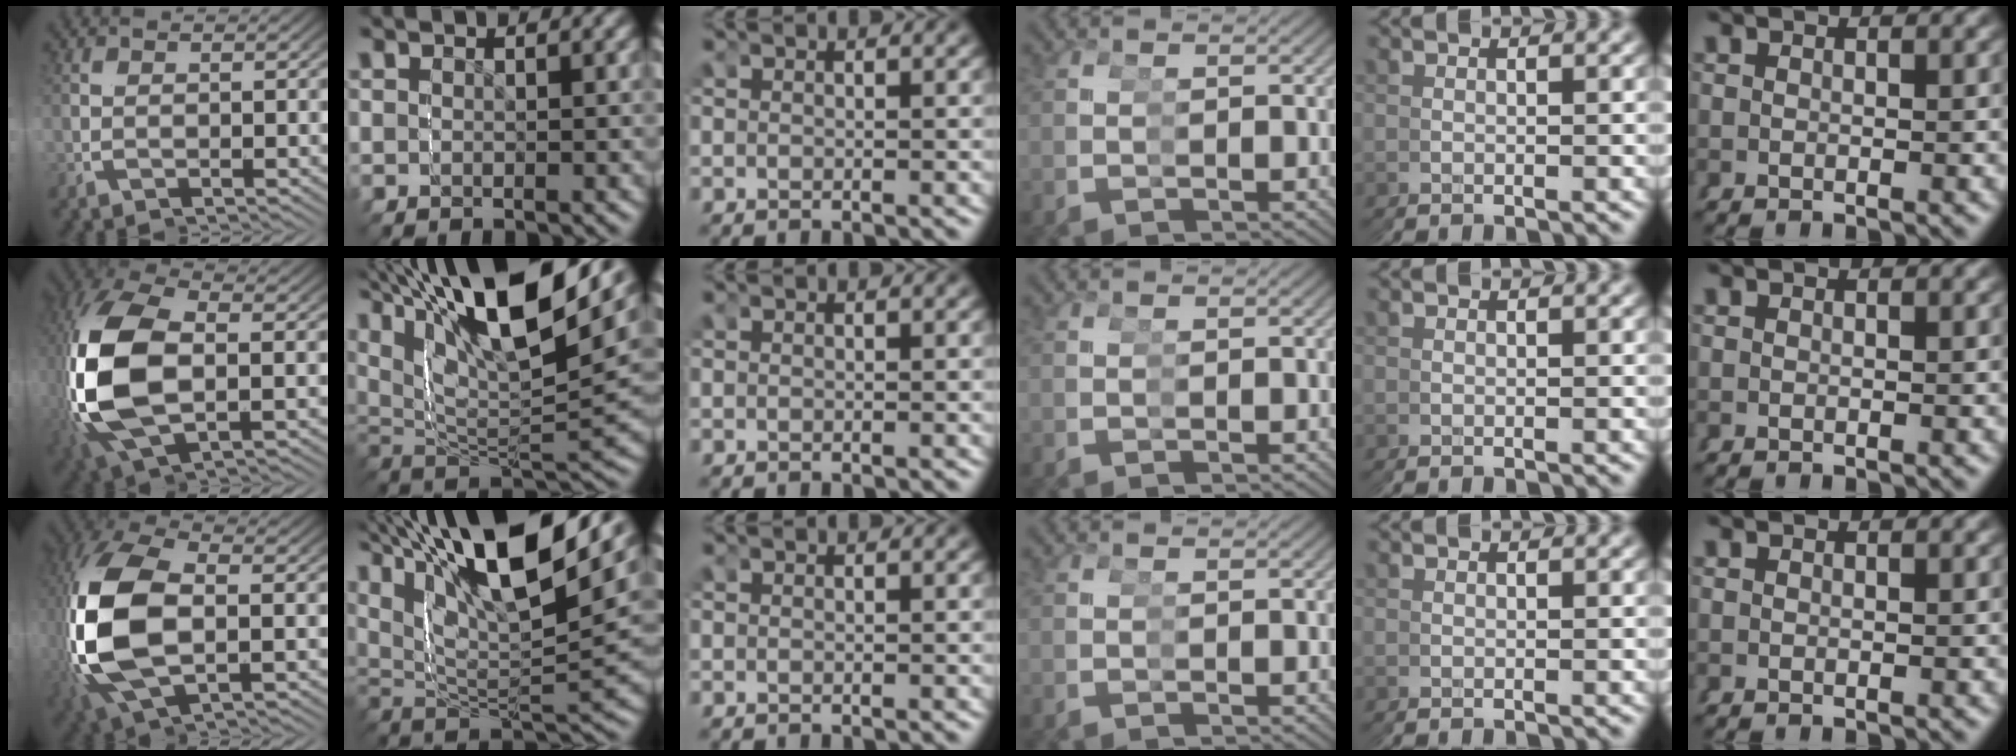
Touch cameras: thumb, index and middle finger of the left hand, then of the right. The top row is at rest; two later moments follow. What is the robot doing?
{"motion": "grasp_and_lifting", "object": "markers"}